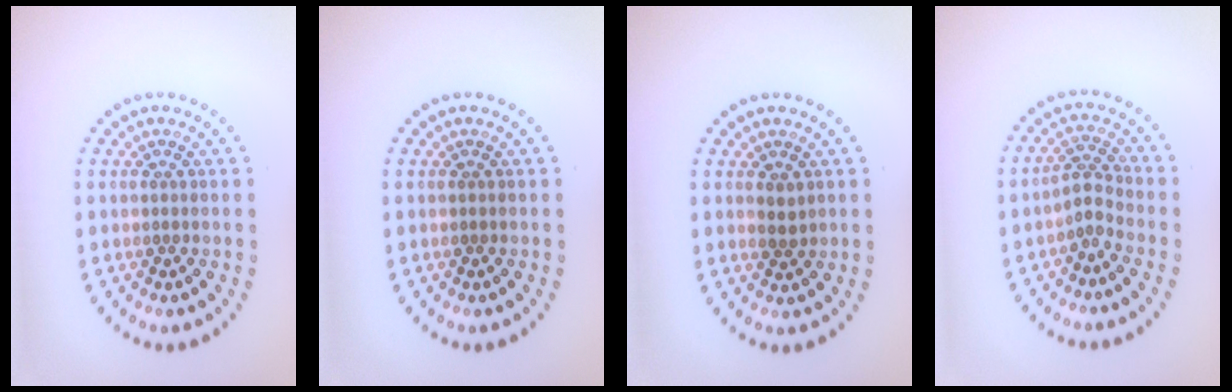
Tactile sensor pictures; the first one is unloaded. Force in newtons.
{"total": 0.0}
{"total": 1.1, "press": 1.1, "slide": 0.3}
{"total": 2.1, "press": 1.4, "slide": 1.5}